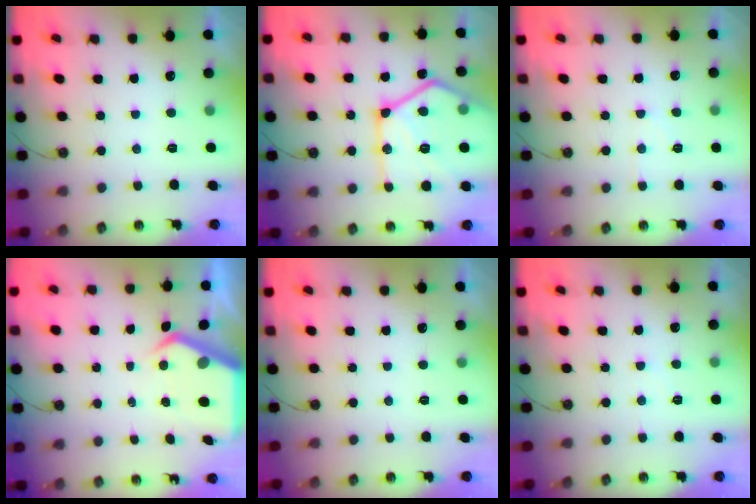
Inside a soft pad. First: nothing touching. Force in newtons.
{"total": 27.0, "press": 26.8, "slide": 3.2}
{"total": 6.1, "press": 6.1, "slide": 0.7}
{"total": 6.0, "press": 6.0, "slide": 0.7}
{"total": 0.0}
{"total": 3.6, "press": 3.6, "slide": 0.6}